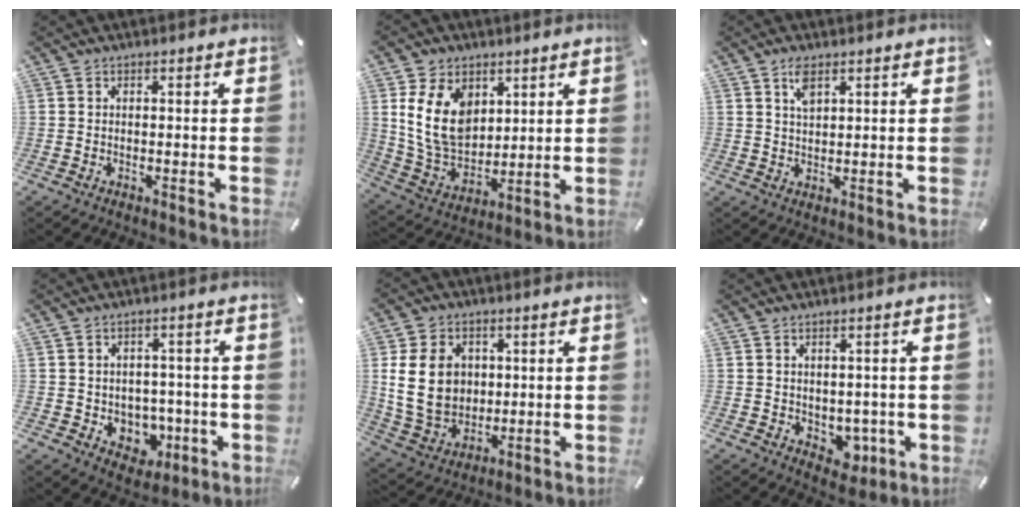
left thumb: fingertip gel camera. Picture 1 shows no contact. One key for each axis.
{"total": 13.5, "fx": 4.4, "fy": 10.2, "fz": 7.8, "tx": -0.173, "ty": -0.012, "tz": 0.083}
{"total": 3.8, "fx": 2.3, "fy": 1.6, "fz": 2.6, "tx": -0.050, "ty": -0.001, "tz": 0.039}
{"total": 6.4, "fx": 0.3, "fy": 6.1, "fz": 1.8, "tx": -0.016, "ty": -0.008, "tz": 0.012}
{"total": 13.0, "fx": 2.1, "fy": 10.7, "fz": 7.0, "tx": -0.141, "ty": 0.001, "tz": 0.038}
{"total": 4.1, "fx": 0.2, "fy": 3.7, "fz": 1.7, "tx": 0.001, "ty": -0.005, "tz": 0.004}